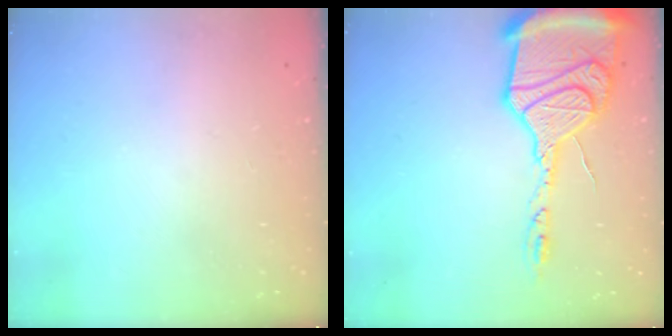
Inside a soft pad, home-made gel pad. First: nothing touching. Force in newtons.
{"total": 23.1, "press": 22.5, "slide": 4.9}